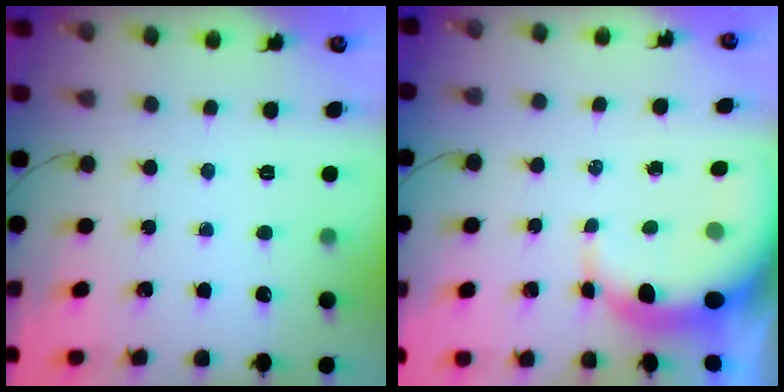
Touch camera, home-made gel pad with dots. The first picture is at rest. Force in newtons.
{"total": 7.5, "press": 7.4, "slide": 1.3}